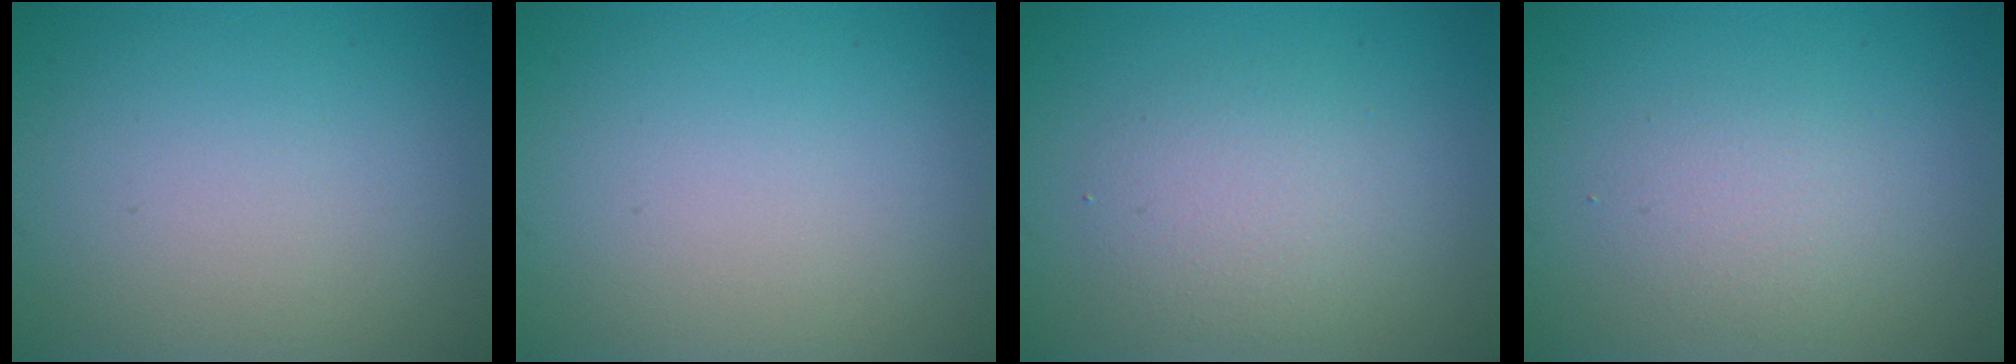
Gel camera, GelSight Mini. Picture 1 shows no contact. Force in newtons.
{"total": 0.0}
{"total": 2.9, "press": 2.9, "slide": 0.2}
{"total": 1.8, "press": 1.8, "slide": 0.0}